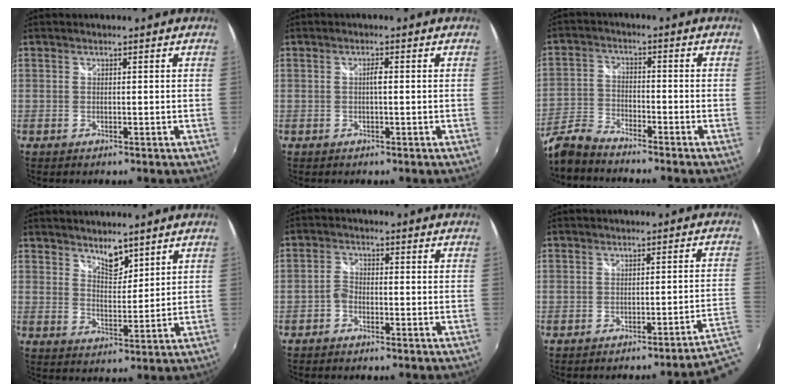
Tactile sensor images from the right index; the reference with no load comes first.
{"total": 1.2, "force": [-0.1, 0.2, 1.2], "torque": [-0.021, 0.005, -0.003]}
{"total": 6.5, "force": [-5.9, 1.6, 2.1], "torque": [-0.056, 0.003, -0.131]}
{"total": 5.0, "force": [4.0, 1.9, 2.2], "torque": [-0.027, 0.002, 0.070]}
{"total": 2.2, "force": [-1.5, 1.2, 1.0], "torque": [-0.026, 0.009, -0.028]}
{"total": 4.5, "force": [-3.3, -1.9, 2.4], "torque": [-0.031, -0.009, -0.042]}